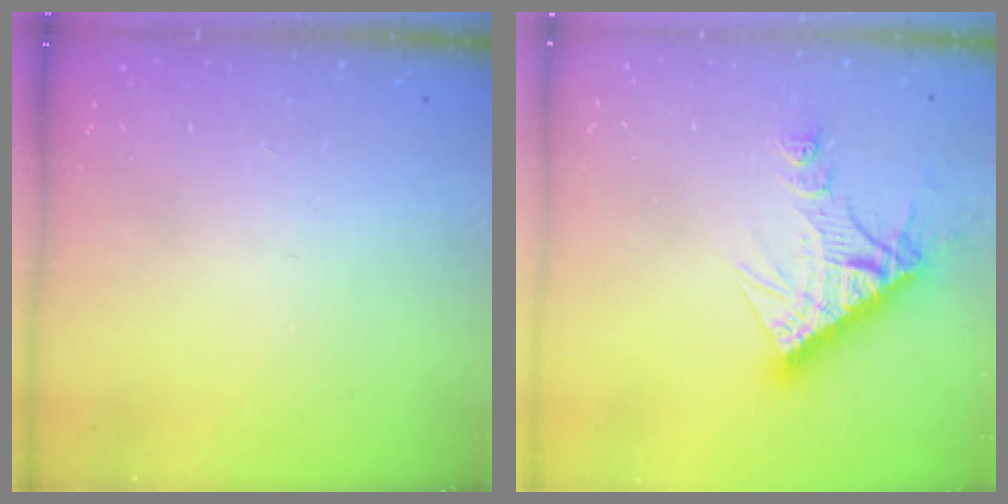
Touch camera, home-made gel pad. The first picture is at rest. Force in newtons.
{"total": 13.5, "press": 13.5, "slide": 1.1}